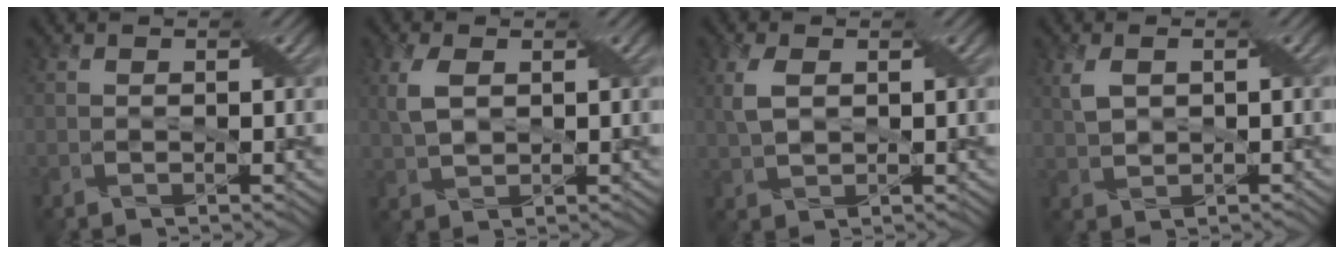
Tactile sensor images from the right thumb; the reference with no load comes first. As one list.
[{"total": 3.9, "force": [1.2, 2.2, 2.9], "torque": [-0.080, 0.007, 0.025]}, {"total": 3.6, "force": [1.0, 2.1, 2.8], "torque": [-0.075, 0.008, 0.022]}, {"total": 3.5, "force": [1.0, 2.0, 2.7], "torque": [-0.070, 0.009, 0.023]}]